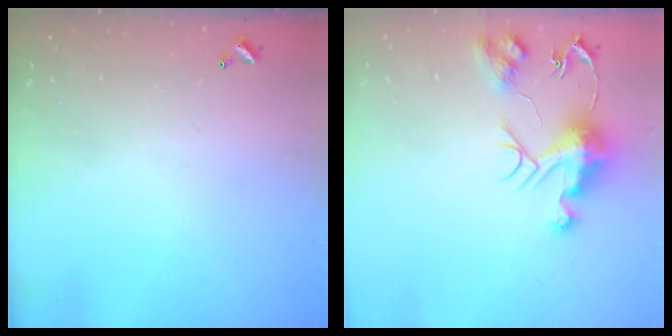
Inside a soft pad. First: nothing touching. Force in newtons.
{"total": 10.9, "press": 10.9, "slide": 0.9}